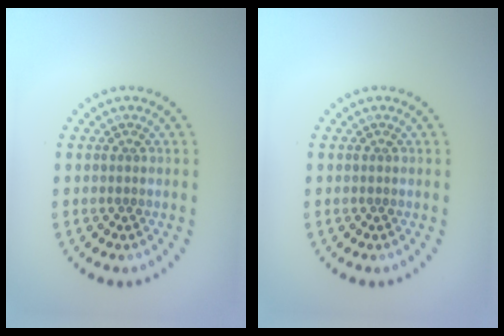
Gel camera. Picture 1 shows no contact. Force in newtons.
{"total": 0.0}